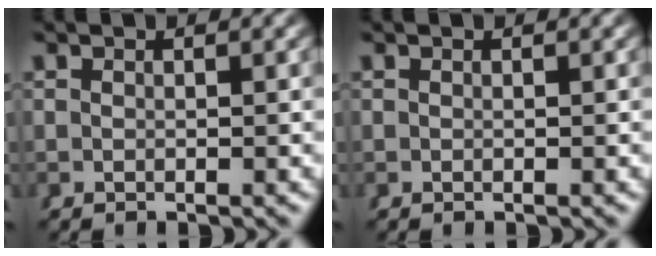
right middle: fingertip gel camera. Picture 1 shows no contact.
{"total": 0.0}